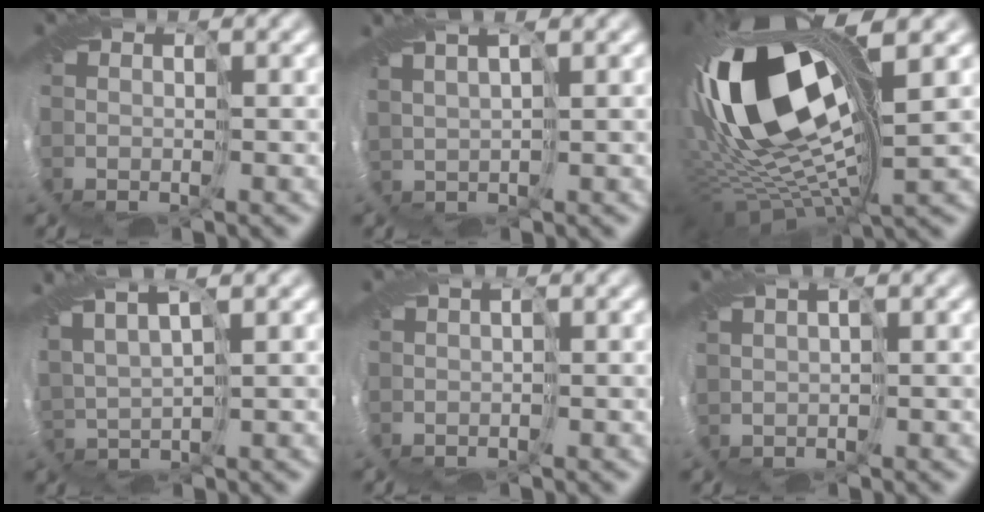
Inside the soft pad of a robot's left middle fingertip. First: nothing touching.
{"total": 3.6, "force": [2.3, 1.5, 2.4], "torque": [-0.053, 0.017, 0.037]}
{"total": 18.2, "force": [2.1, 8.3, 16.1], "torque": [-0.310, -0.007, 0.046]}
{"total": 5.8, "force": [3.8, 1.8, 4.0], "torque": [-0.096, 0.020, 0.058]}
{"total": 1.1, "force": [0.1, 0.8, 0.7], "torque": [-0.008, 0.010, 0.009]}
{"total": 1.8, "force": [0.9, 1.0, 1.2], "torque": [-0.030, 0.012, 0.022]}